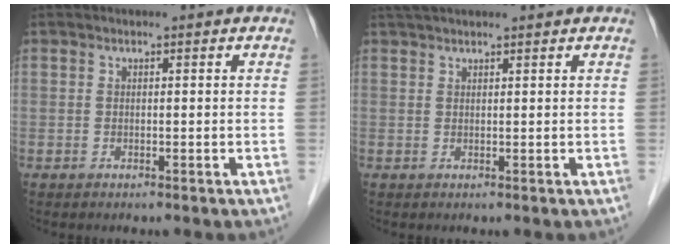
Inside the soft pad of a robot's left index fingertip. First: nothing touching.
{"total": 5.1, "force": [4.6, 0.3, 2.2], "torque": [-0.030, 0.035, 0.073]}